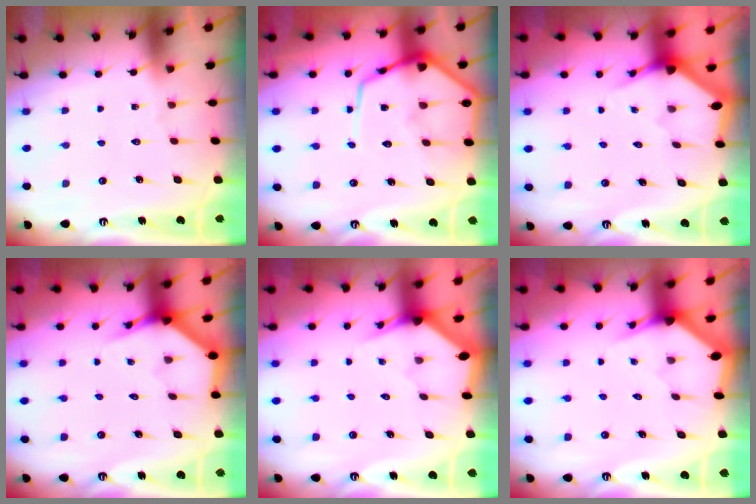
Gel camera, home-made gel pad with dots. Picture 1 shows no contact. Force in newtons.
{"total": 14.0, "press": 13.9, "slide": 1.3}
{"total": 2.8, "press": 2.8, "slide": 0.2}
{"total": 3.9, "press": 3.9, "slide": 0.2}
{"total": 2.9, "press": 2.9, "slide": 0.1}
{"total": 2.9, "press": 2.9, "slide": 0.1}